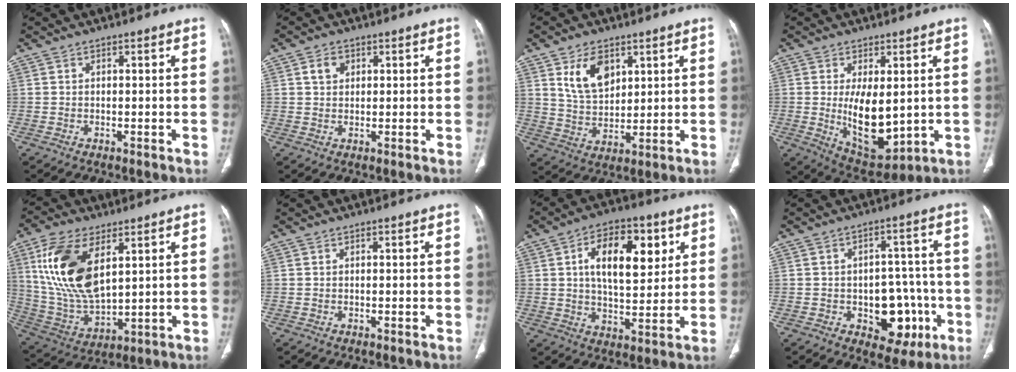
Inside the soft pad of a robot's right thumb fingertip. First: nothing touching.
{"total": 2.9, "force": [1.1, 2.2, 1.5], "torque": [-0.019, 0.001, 0.020]}
{"total": 9.2, "force": [4.3, 5.7, 5.9], "torque": [-0.086, -0.024, 0.089]}
{"total": 12.1, "force": [0.0, 5.8, 10.7], "torque": [-0.153, -0.027, 0.024]}
{"total": 17.8, "force": [6.5, 9.0, 14.0], "torque": [-0.269, -0.022, 0.134]}
{"total": 0.0}
{"total": 14.5, "force": [4.5, 7.6, 11.5], "torque": [-0.149, -0.010, 0.072]}
{"total": 11.7, "force": [-3.6, 7.6, 8.1], "torque": [-0.060, 0.028, -0.037]}